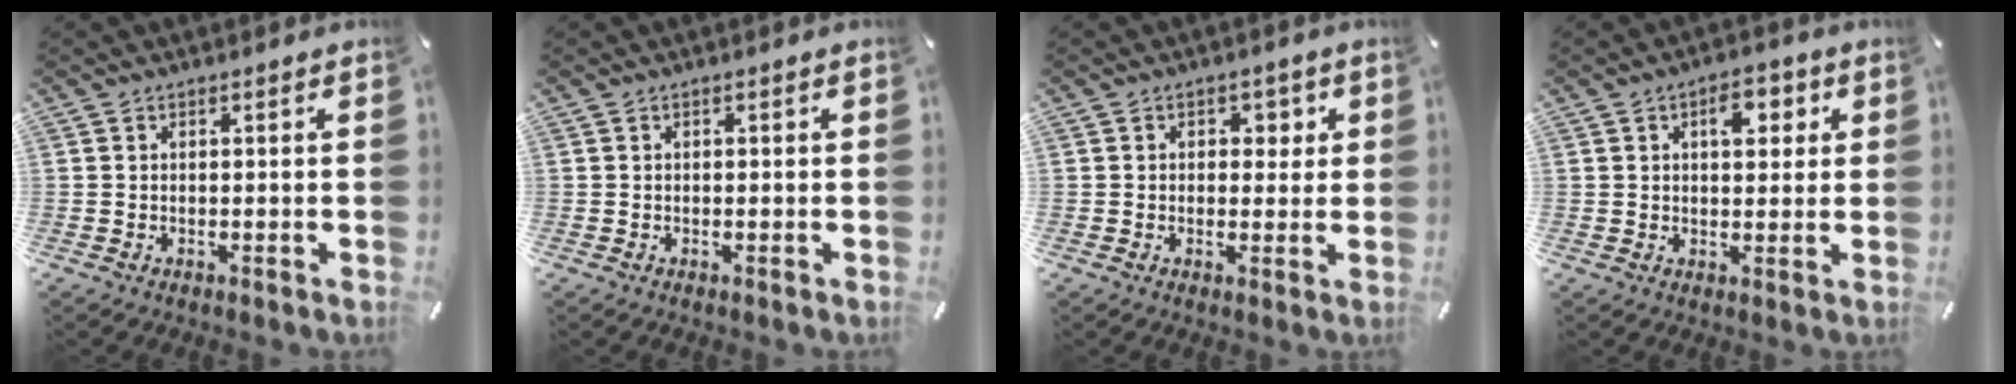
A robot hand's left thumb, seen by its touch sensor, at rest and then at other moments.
{"total": 0.0}
{"total": 3.0, "force": [0.4, 2.6, 1.5], "torque": [-0.001, -0.004, -0.004]}
{"total": 6.0, "force": [1.9, 3.7, 4.2], "torque": [-0.042, -0.007, 0.021]}